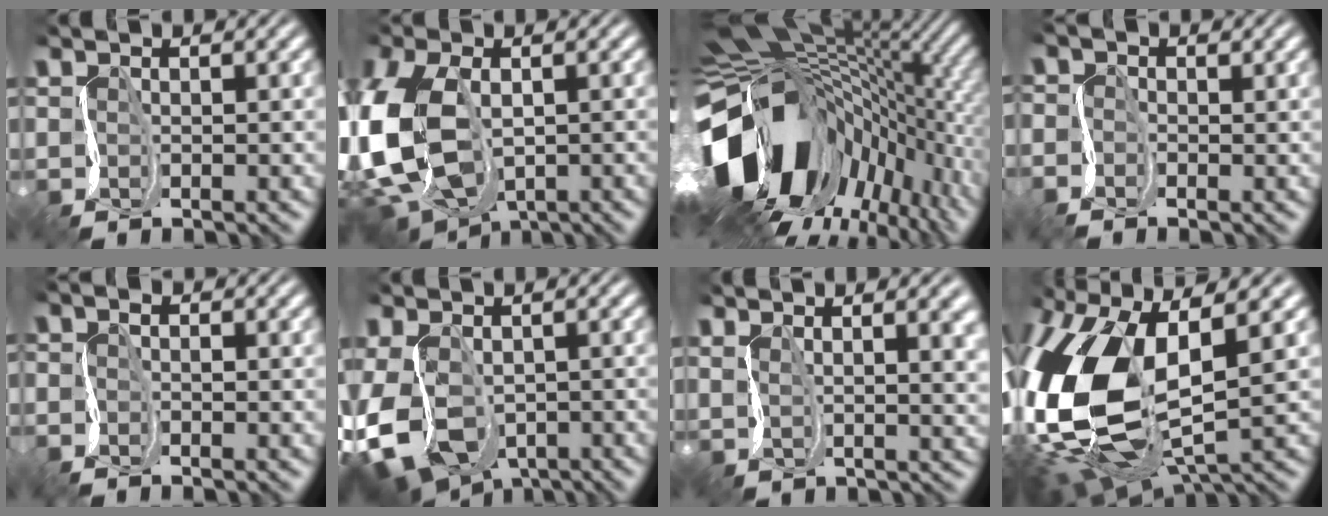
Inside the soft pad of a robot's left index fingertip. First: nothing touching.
{"total": 11.1, "force": [-2.8, 7.1, 8.1], "torque": [-0.223, -0.028, -0.043]}
{"total": 18.7, "force": [-5.2, 12.1, 13.3], "torque": [-0.264, -0.045, -0.069]}
{"total": 1.6, "force": [-1.6, 0.3, -0.1], "torque": [-0.002, -0.004, -0.034]}
{"total": 1.4, "force": [-1.4, 0.2, 0.4], "torque": [-0.015, -0.003, -0.027]}
{"total": 10.8, "force": [-5.8, 6.9, 5.8], "torque": [-0.132, -0.039, -0.067]}
{"total": 8.3, "force": [4.1, 3.9, 6.0], "torque": [-0.100, 0.040, 0.056]}
{"total": 15.7, "force": [-0.5, 8.7, 13.1], "torque": [-0.309, -0.022, -0.003]}